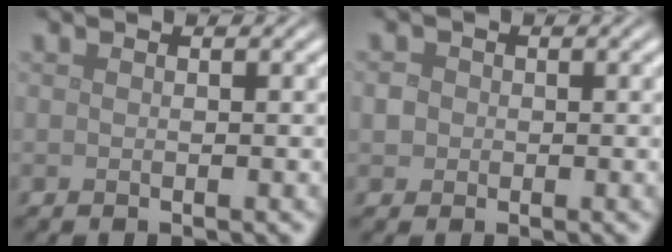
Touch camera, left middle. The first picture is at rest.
{"total": 1.3, "force": [0.0, 1.2, 0.4], "torque": [-0.004, -0.002, 0.001]}